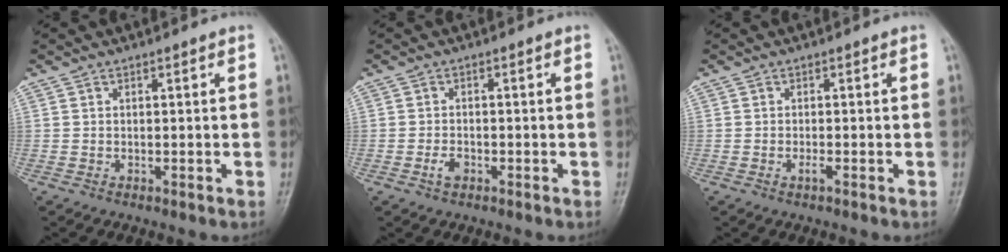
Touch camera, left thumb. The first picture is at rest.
{"total": 2.3, "force": [-1.1, 1.4, 1.4], "torque": [-0.025, 0.007, -0.021]}
{"total": 1.1, "force": [-0.6, 0.3, 0.9], "torque": [-0.019, 0.002, -0.011]}